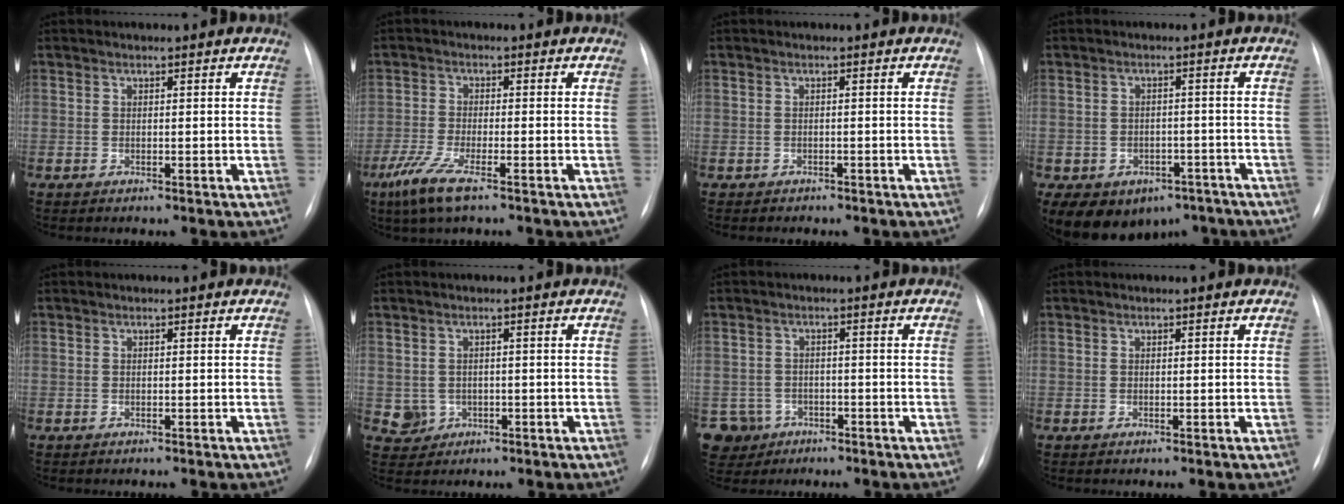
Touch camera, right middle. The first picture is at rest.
{"total": 6.0, "force": [-3.8, 0.9, 4.6], "torque": [-0.109, -0.017, -0.072]}
{"total": 1.2, "force": [-1.0, 0.7, 0.2], "torque": [-0.009, 0.001, -0.012]}
{"total": 12.1, "force": [-7.4, 8.5, 4.2], "torque": [-0.086, 0.012, -0.090]}
{"total": 0.0}
{"total": 3.2, "force": [-0.7, 3.1, 0.7], "torque": [-0.007, 0.003, -0.003]}
{"total": 5.9, "force": [-3.3, 5.0, 0.0], "torque": [-0.003, 0.007, -0.050]}
{"total": 0.0}